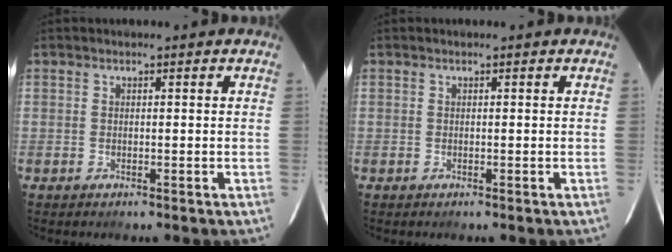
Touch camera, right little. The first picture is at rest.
{"total": 0.0}